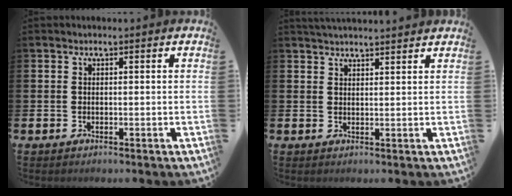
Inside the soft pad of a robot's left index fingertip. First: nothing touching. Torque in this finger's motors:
{"motor_torque": [0.98, -1.04, 0.27, 0.13]}